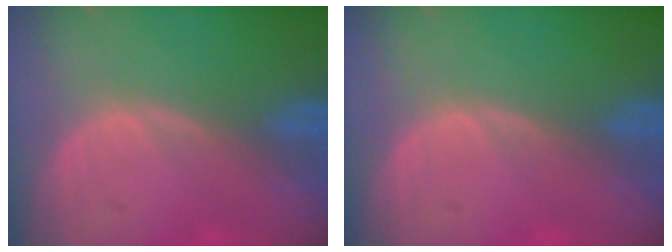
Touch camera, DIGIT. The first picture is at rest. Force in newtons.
{"total": 0.0}